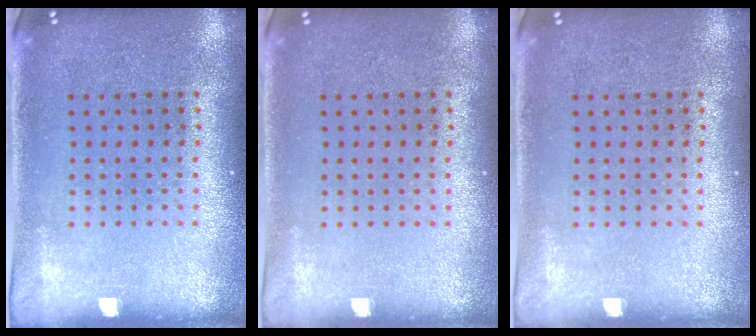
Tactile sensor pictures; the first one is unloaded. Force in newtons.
{"total": 0.0}
{"total": 0.0}